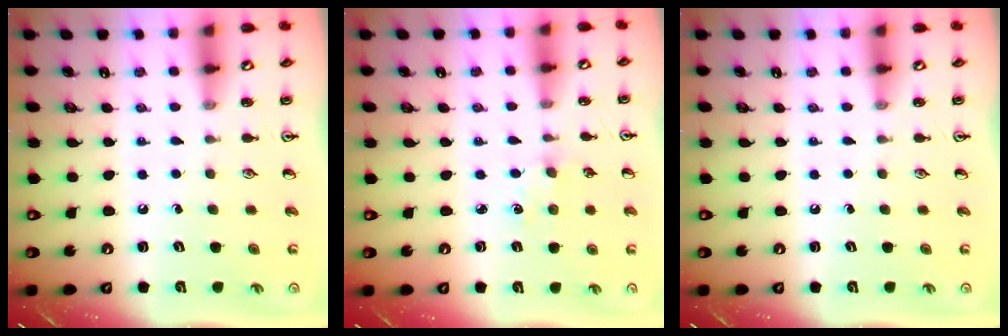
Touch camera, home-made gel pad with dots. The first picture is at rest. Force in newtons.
{"total": 2.3, "press": 2.3, "slide": 0.3}
{"total": 0.0}